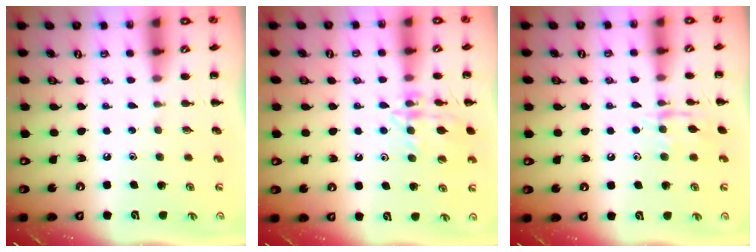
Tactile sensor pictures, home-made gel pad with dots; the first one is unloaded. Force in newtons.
{"total": 13.7, "press": 13.6, "slide": 1.1}
{"total": 8.6, "press": 8.6, "slide": 0.5}